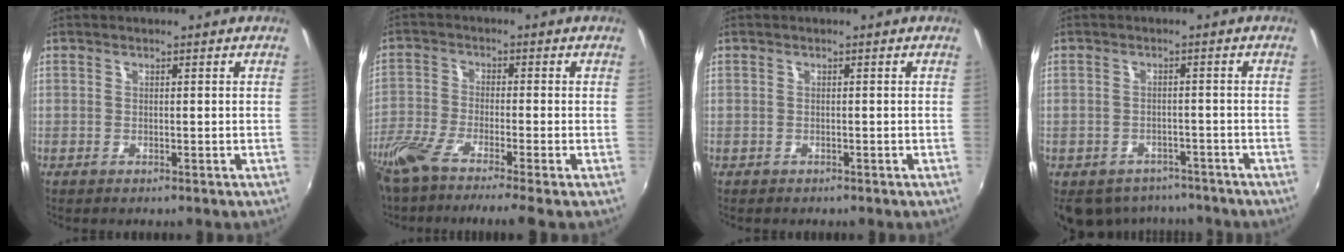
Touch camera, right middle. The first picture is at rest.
{"total": 10.0, "force": [-8.1, 0.0, 5.9], "torque": [-0.138, -0.037, -0.151]}
{"total": 0.6, "force": [-0.4, 0.4, 0.0], "torque": [-0.003, -0.002, -0.006]}
{"total": 10.8, "force": [-8.2, 6.0, 3.5], "torque": [-0.090, -0.005, -0.109]}